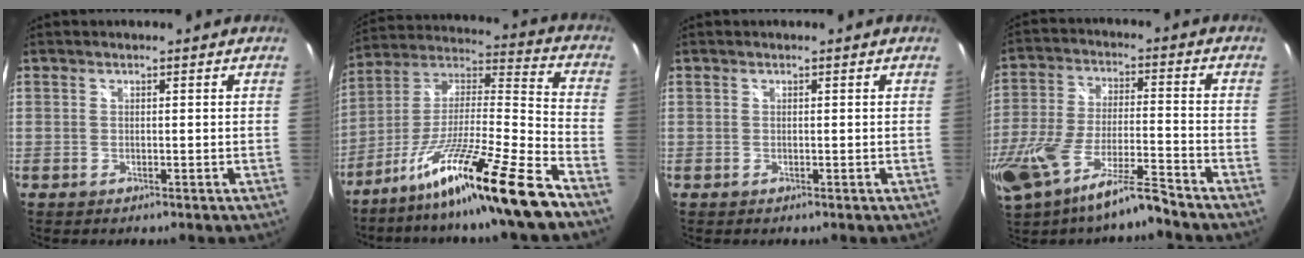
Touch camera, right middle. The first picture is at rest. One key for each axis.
{"total": 21.2, "fx": -14.8, "fy": -1.0, "fz": 15.1, "tx": -0.247, "ty": -0.031, "tz": -0.255}
{"total": 0.0}
{"total": 15.3, "fx": -11.4, "fy": 2.0, "fz": 10.1, "tx": -0.218, "ty": -0.031, "tz": -0.204}